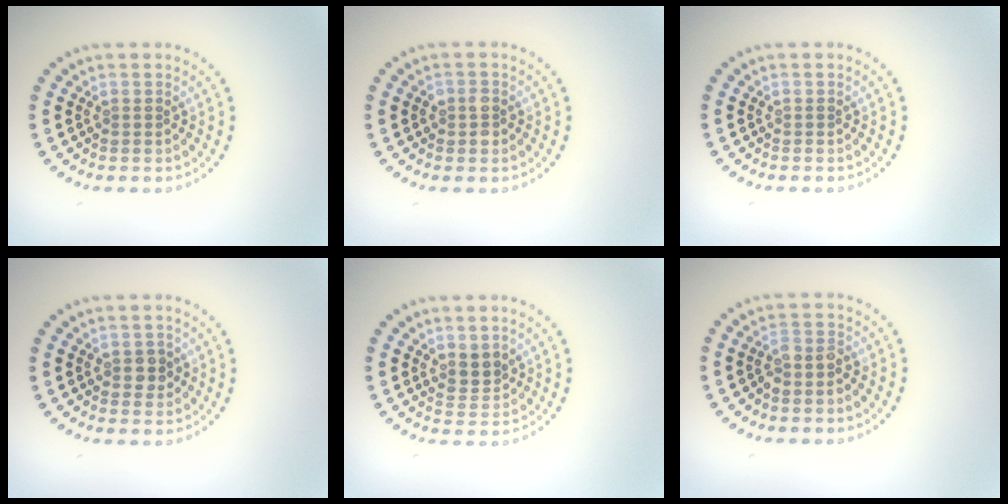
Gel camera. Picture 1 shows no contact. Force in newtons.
{"total": 1.5, "press": 1.5, "slide": 0.3}
{"total": 0.0}
{"total": 1.3, "press": 1.3, "slide": 0.3}
{"total": 1.9, "press": 1.6, "slide": 1.0}
{"total": 1.7, "press": 1.4, "slide": 0.9}